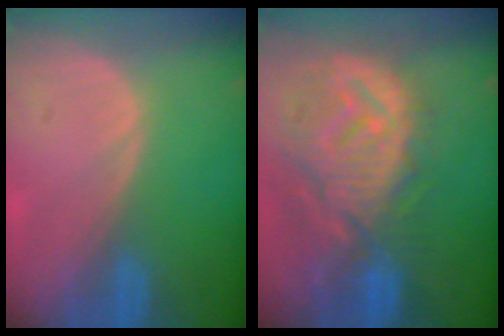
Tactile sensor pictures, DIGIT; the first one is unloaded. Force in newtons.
{"total": 12.3, "press": 11.0, "slide": 5.4}